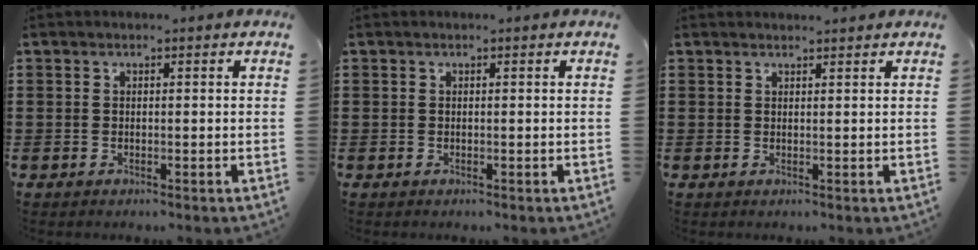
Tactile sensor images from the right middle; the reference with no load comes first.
{"total": 0.0}
{"total": 1.0, "force": [1.0, -0.1, 0.1], "torque": [-0.004, -0.001, 0.019]}